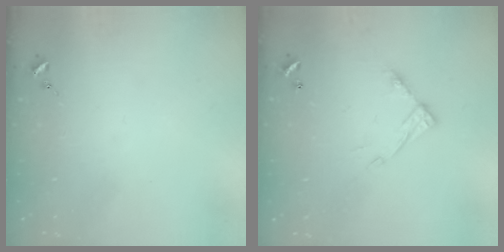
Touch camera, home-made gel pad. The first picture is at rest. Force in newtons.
{"total": 9.4, "press": 9.4, "slide": 0.5}